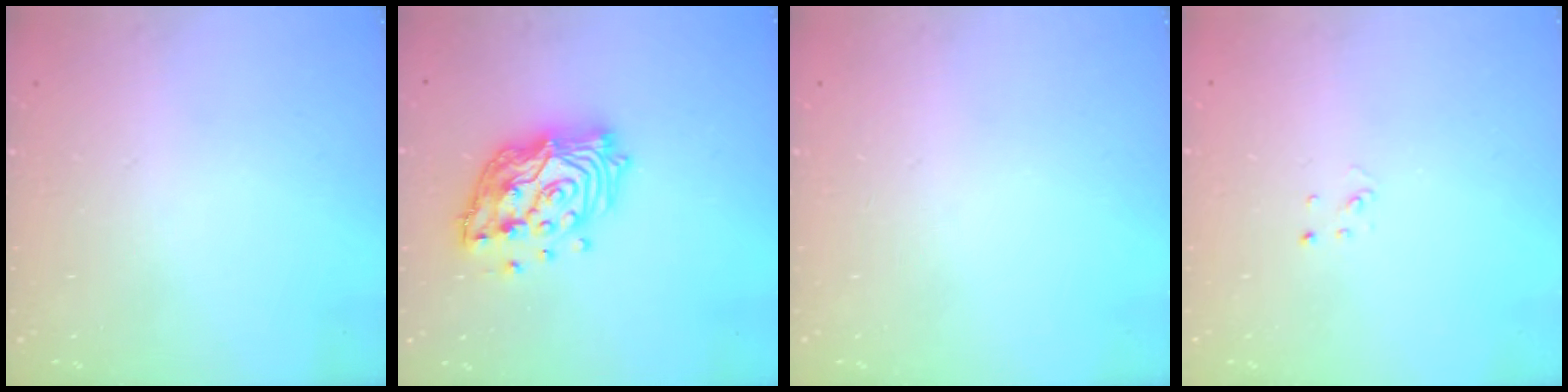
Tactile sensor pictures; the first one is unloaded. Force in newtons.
{"total": 17.4, "press": 17.1, "slide": 3.2}
{"total": 0.0}
{"total": 2.0, "press": 2.0, "slide": 0.1}